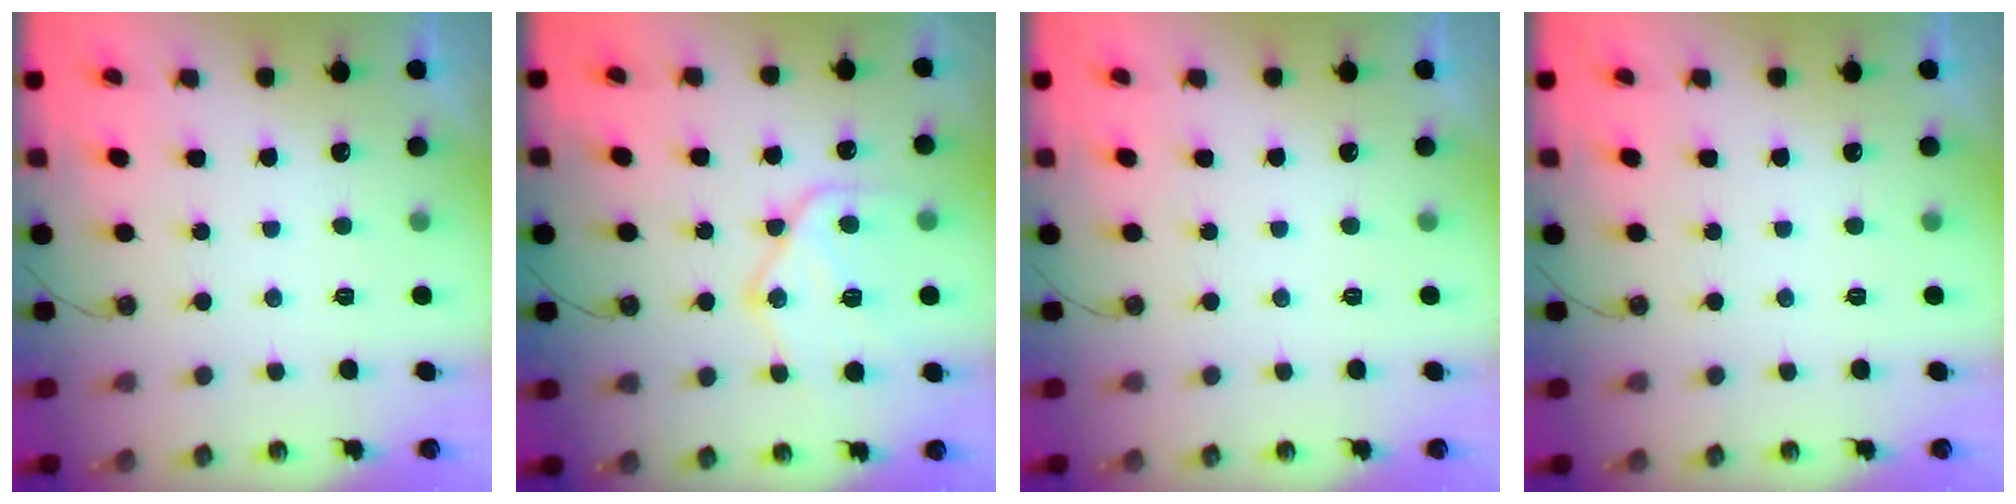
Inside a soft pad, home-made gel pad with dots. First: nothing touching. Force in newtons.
{"total": 16.8, "press": 16.7, "slide": 1.8}
{"total": 0.0}
{"total": 0.0}